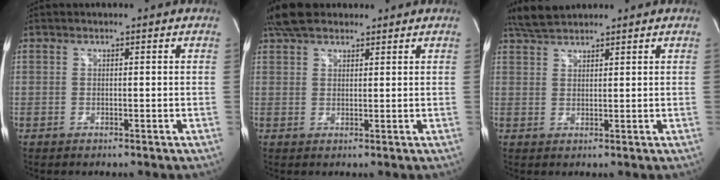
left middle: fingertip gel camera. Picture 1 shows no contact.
{"total": 6.2, "force": [5.1, 2.7, 2.5], "torque": [-0.051, 0.029, 0.095]}
{"total": 4.1, "force": [3.8, 0.6, 1.3], "torque": [-0.037, 0.016, 0.078]}